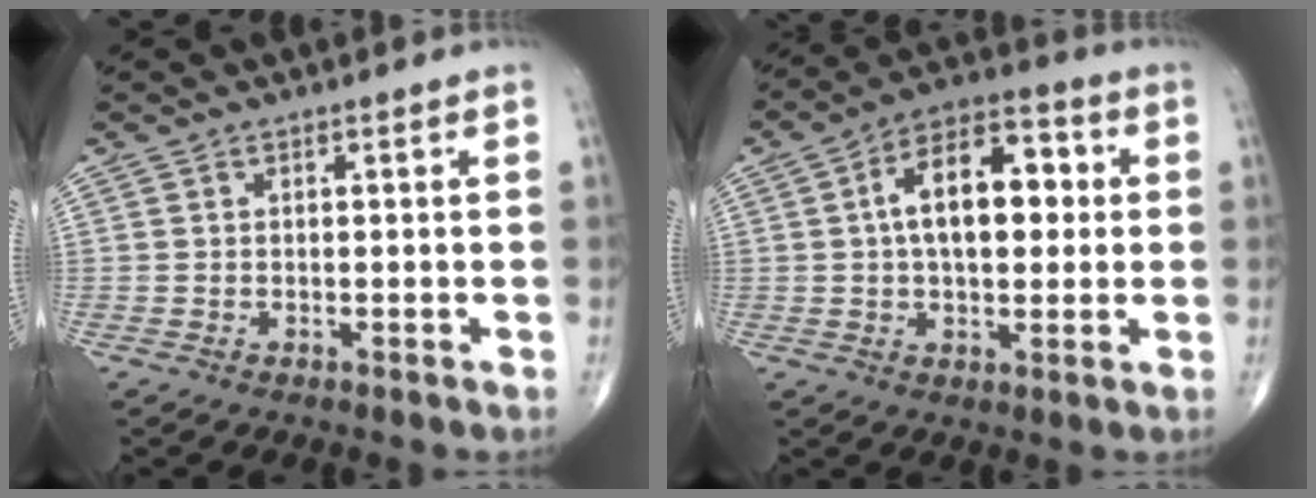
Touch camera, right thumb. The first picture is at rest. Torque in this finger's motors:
{"motor_torque": [1.03, 3.48, 1.31, 0.11, 0.14]}